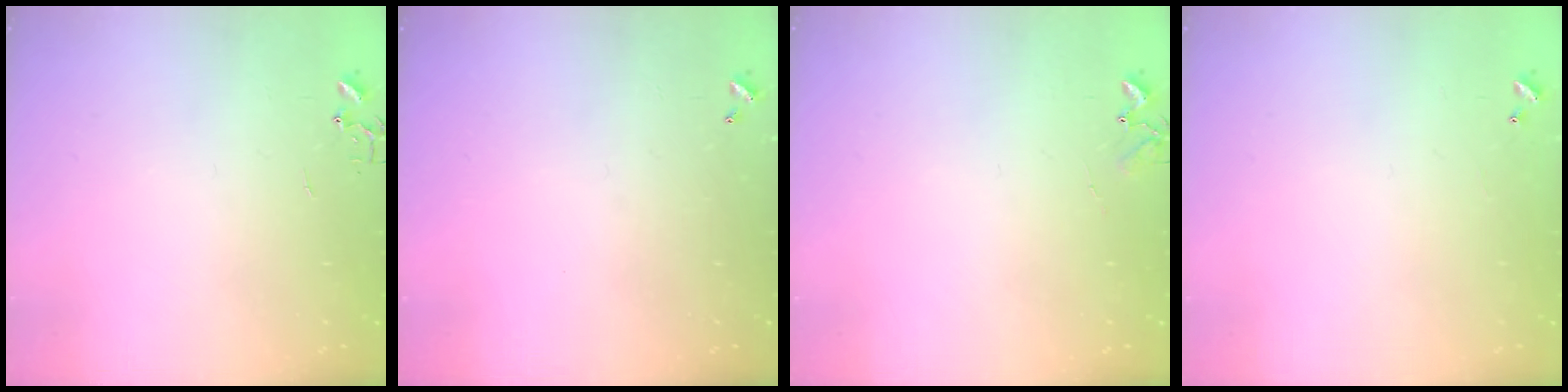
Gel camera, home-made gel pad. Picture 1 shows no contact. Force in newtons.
{"total": 0.0}
{"total": 6.1, "press": 6.0, "slide": 0.6}
{"total": 3.7, "press": 3.6, "slide": 0.4}